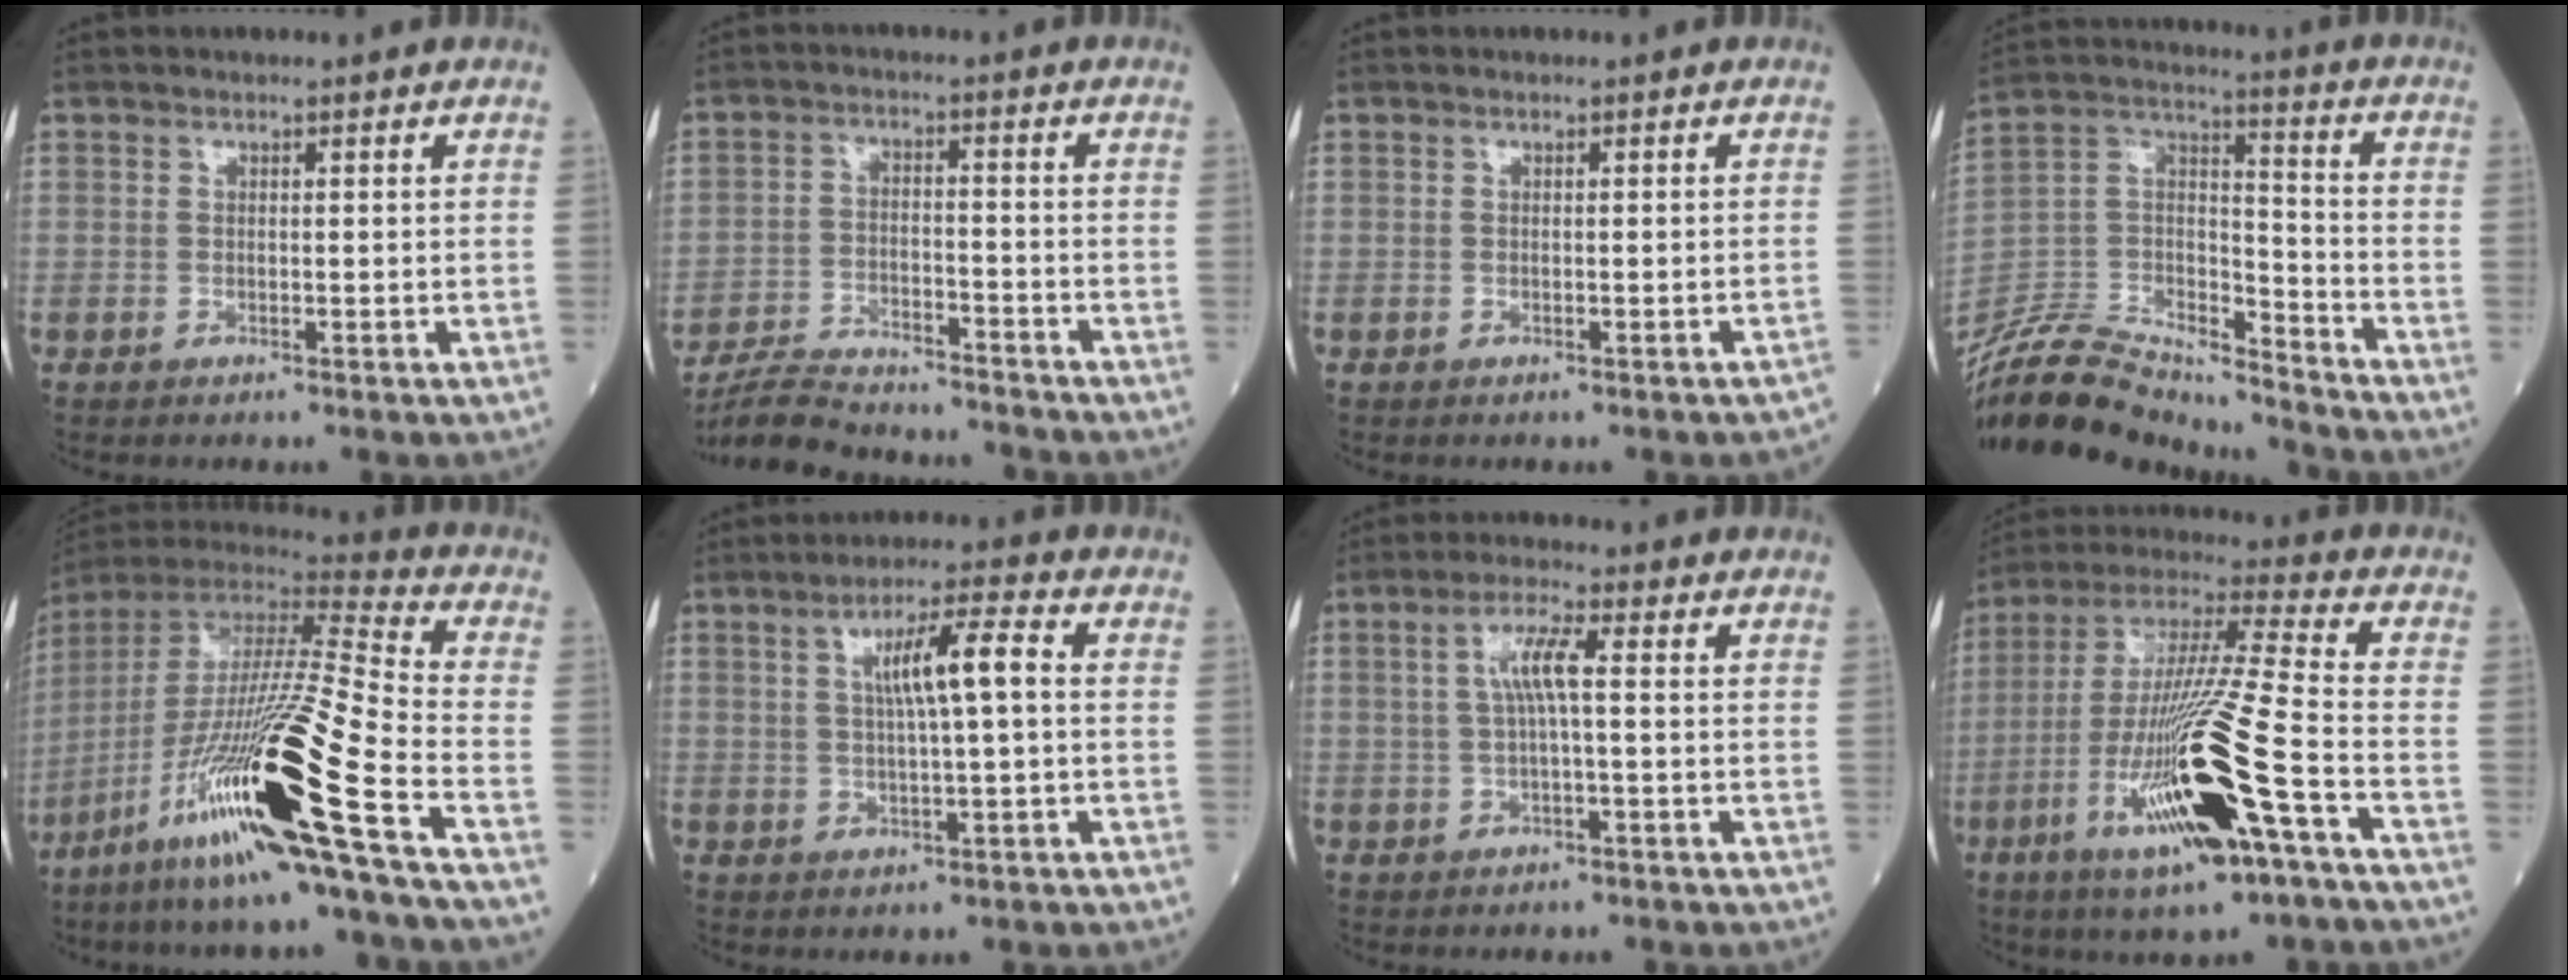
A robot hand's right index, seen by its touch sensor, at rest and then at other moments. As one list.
[{"total": 12.4, "force": [-11.8, 1.6, 3.5], "torque": [-0.060, 0.007, -0.192]}, {"total": 1.6, "force": [-1.4, 0.2, 0.7], "torque": [-0.005, 0.003, -0.015]}, {"total": 21.4, "force": [-20.4, 3.2, 5.8], "torque": [-0.130, 0.019, -0.356]}, {"total": 25.3, "force": [-11.7, -0.8, 22.4], "torque": [-0.434, -0.055, -0.226]}, {"total": 7.3, "force": [1.3, 0.4, 7.1], "torque": [-0.122, 0.010, 0.021]}, {"total": 4.6, "force": [0.6, 0.3, 4.5], "torque": [-0.090, 0.013, 0.012]}, {"total": 21.2, "force": [-7.8, 1.2, 19.7], "torque": [-0.398, -0.029, -0.144]}]